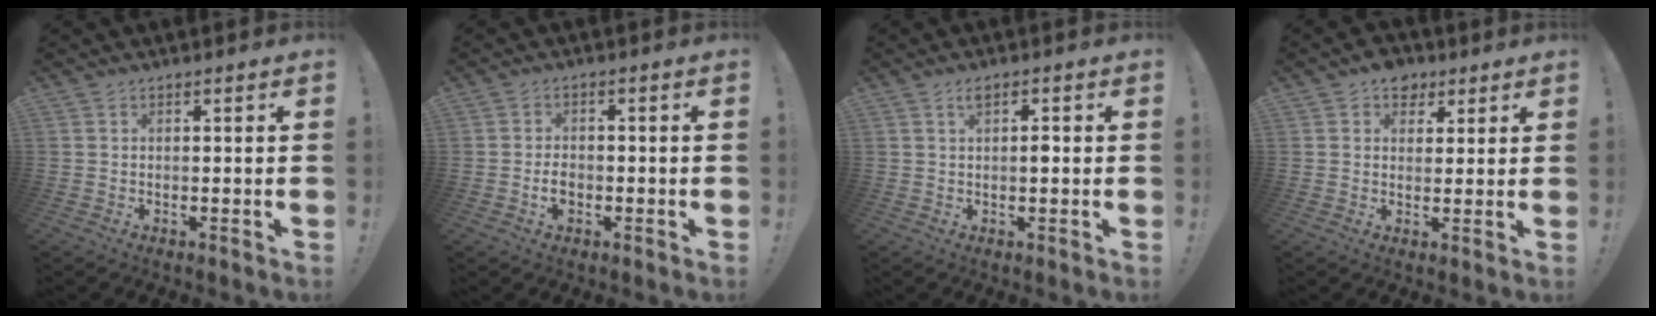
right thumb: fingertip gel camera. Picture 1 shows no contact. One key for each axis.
{"total": 3.6, "fx": -1.5, "fy": 2.4, "fz": 2.2, "tx": -0.032, "ty": 0.003, "tz": -0.027}
{"total": 2.3, "fx": 0.5, "fy": 1.2, "fz": 1.9, "tx": -0.025, "ty": 0.002, "tz": 0.002}
{"total": 6.5, "fx": 3.6, "fy": 5.0, "fz": 1.9, "tx": -0.021, "ty": -0.018, "tz": 0.069}